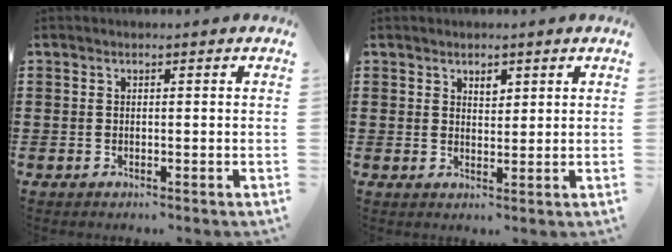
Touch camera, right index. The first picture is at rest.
{"total": 1.9, "force": [1.4, 1.0, 0.8], "torque": [-0.011, 0.001, 0.024]}